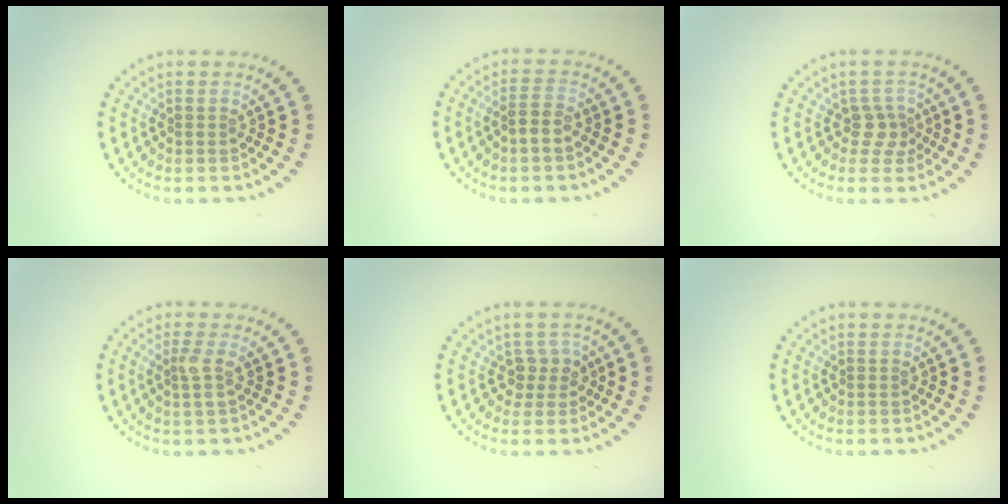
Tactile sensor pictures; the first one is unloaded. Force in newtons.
{"total": 1.9, "press": 1.8, "slide": 0.7}
{"total": 2.0, "press": 1.6, "slide": 1.3}
{"total": 1.5, "press": 1.3, "slide": 0.8}
{"total": 1.9, "press": 1.6, "slide": 1.1}
{"total": 0.0}